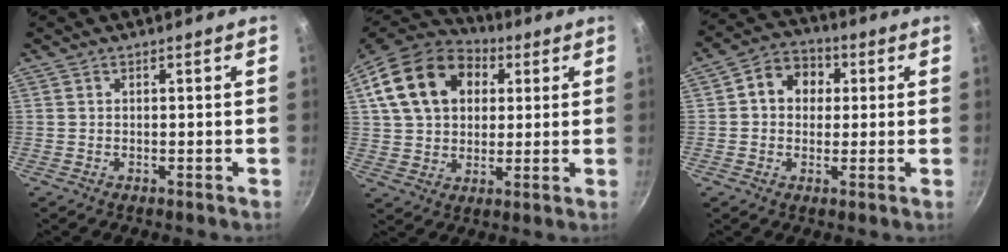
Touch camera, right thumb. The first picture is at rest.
{"total": 20.5, "force": [6.4, 14.7, 12.8], "torque": [-0.219, 0.018, 0.101]}
{"total": 8.9, "force": [1.7, 7.4, 4.7], "torque": [-0.042, 0.016, 0.009]}